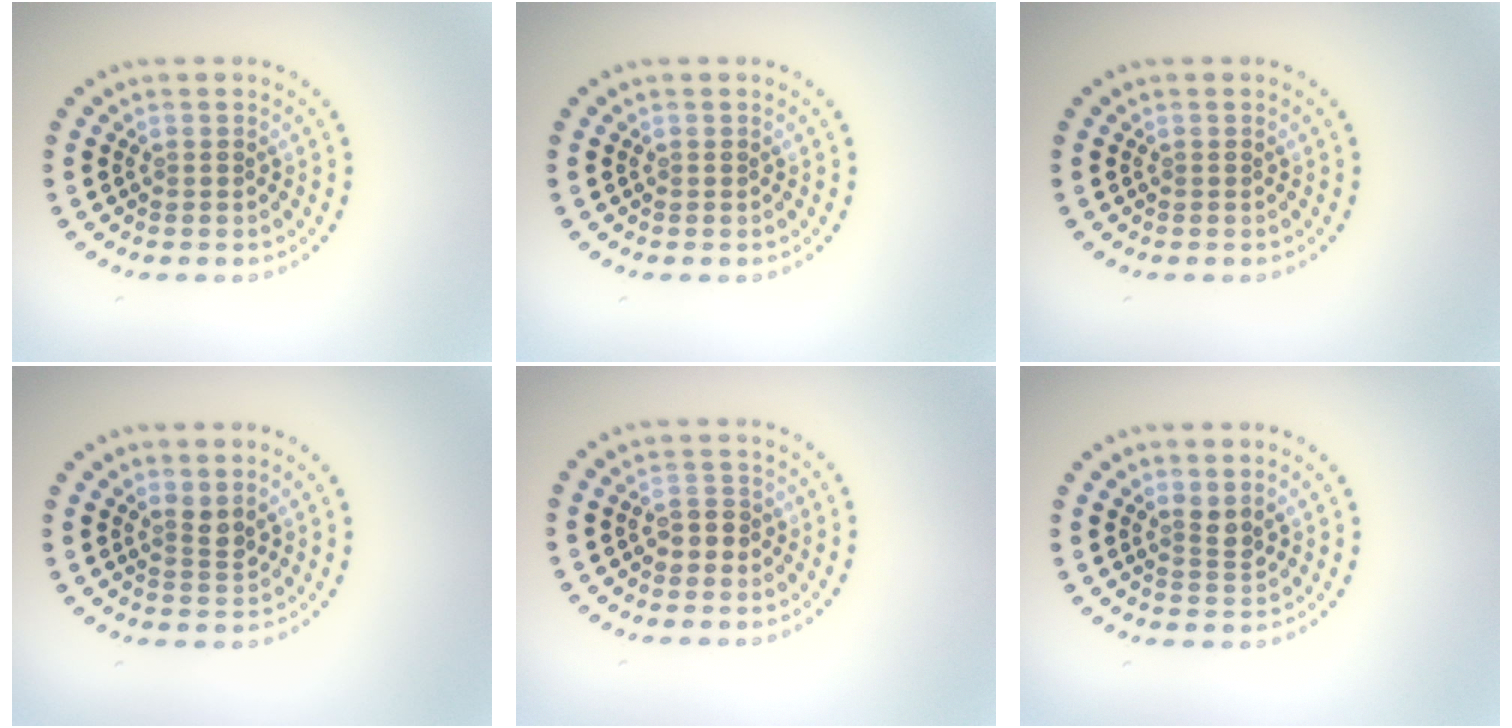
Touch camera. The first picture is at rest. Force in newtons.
{"total": 0.0}
{"total": 0.0}
{"total": 1.3, "press": 1.0, "slide": 0.9}
{"total": 1.7, "press": 1.7, "slide": 0.3}
{"total": 1.3, "press": 1.0, "slide": 0.9}